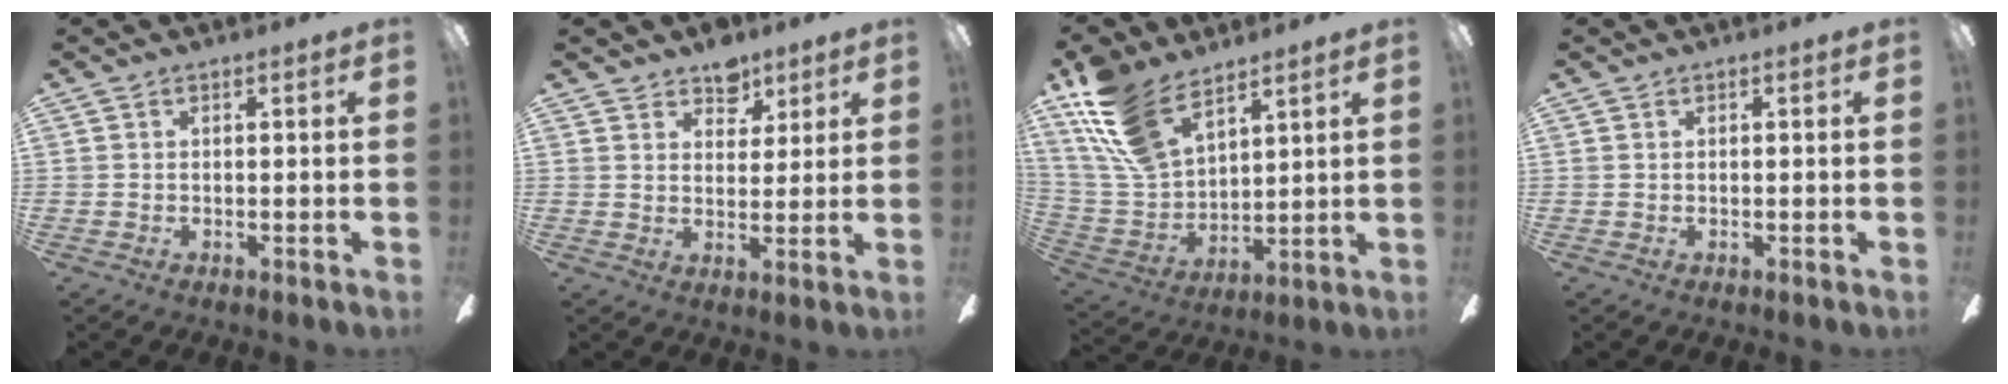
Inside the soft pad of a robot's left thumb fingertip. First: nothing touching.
{"total": 6.6, "force": [4.9, 4.2, 1.4], "torque": [-0.009, -0.030, 0.087]}
{"total": 16.3, "force": [11.5, 7.7, 8.6], "torque": [-0.206, -0.048, 0.217]}
{"total": 0.0}